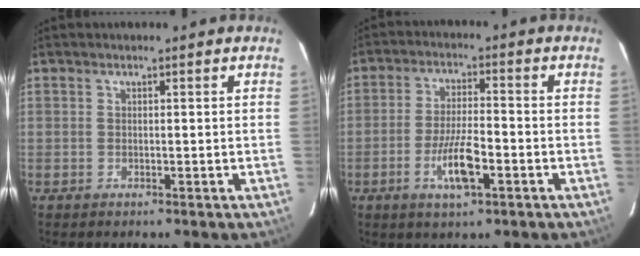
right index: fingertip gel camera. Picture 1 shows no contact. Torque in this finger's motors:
{"motor_torque": [1.42, -0.33, 0.65, 0.11]}